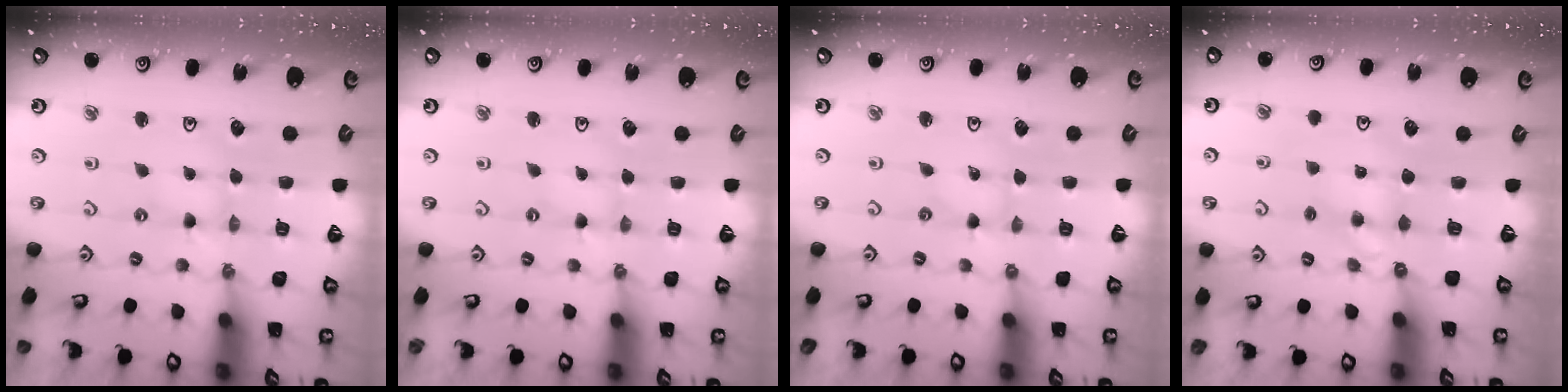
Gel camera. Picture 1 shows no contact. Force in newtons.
{"total": 0.0}
{"total": 0.0}
{"total": 4.0, "press": 4.0, "slide": 0.5}